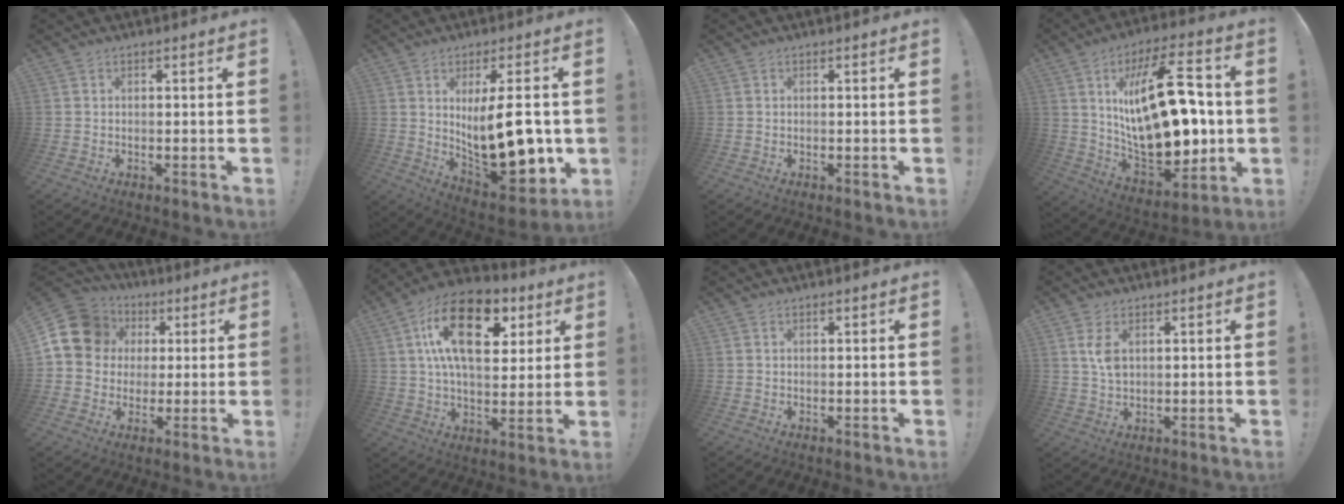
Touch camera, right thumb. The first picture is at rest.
{"total": 19.0, "force": [1.4, 7.4, 17.5], "torque": [-0.260, -0.030, 0.030]}
{"total": 0.0}
{"total": 29.7, "force": [3.2, 14.6, 25.6], "torque": [-0.448, -0.012, 0.057]}
{"total": 14.3, "force": [3.9, 12.2, 6.1], "torque": [-0.108, -0.008, 0.080]}
{"total": 21.3, "force": [7.8, 11.5, 16.2], "torque": [-0.272, -0.031, 0.125]}
{"total": 0.0}
{"total": 5.3, "force": [1.8, 3.0, 4.0], "torque": [-0.069, -0.007, 0.028]}